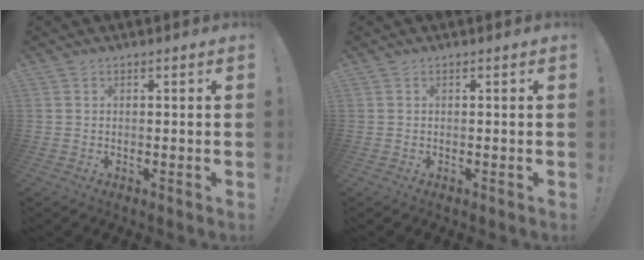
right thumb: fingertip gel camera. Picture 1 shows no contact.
{"total": 0.0}